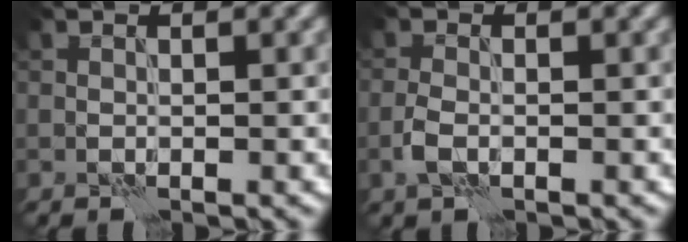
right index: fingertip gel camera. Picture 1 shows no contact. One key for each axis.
{"total": 1.8, "fx": -0.8, "fy": 0.9, "fz": 1.3, "tx": -0.031, "ty": 0.000, "tz": -0.020}